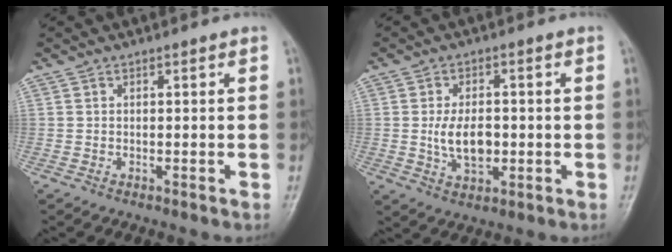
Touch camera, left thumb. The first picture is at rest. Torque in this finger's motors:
{"motor_torque": [1.17, 1.31, 0.80, -0.05, 0.06]}